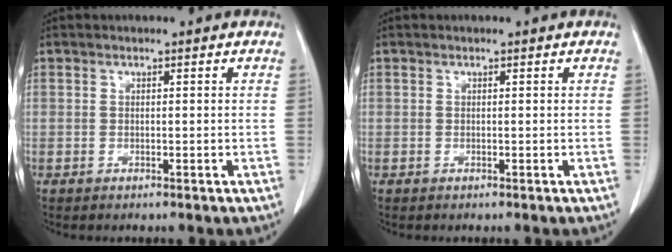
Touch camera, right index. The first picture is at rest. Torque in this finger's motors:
{"motor_torque": [0.00, 0.00, 0.00, 0.00]}